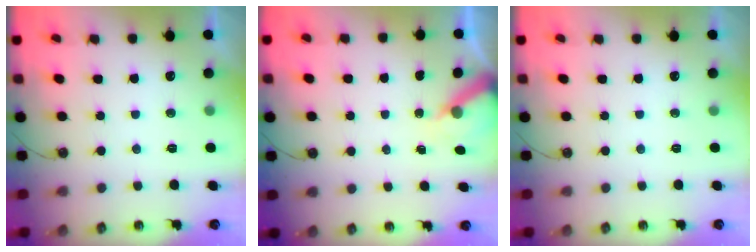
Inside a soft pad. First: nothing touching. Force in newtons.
{"total": 6.6, "press": 6.6, "slide": 0.4}
{"total": 0.0}